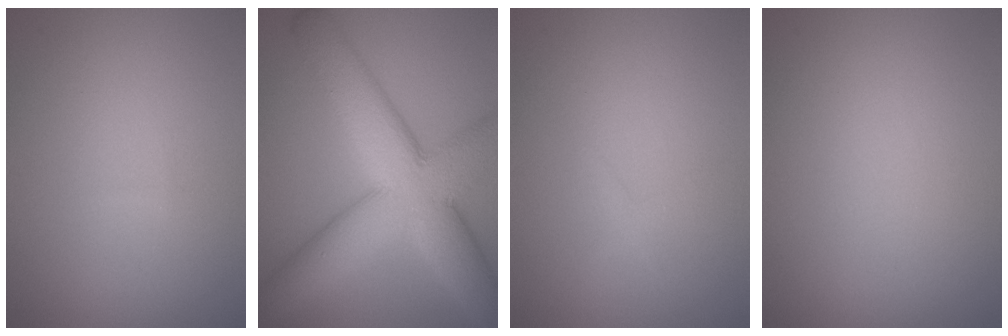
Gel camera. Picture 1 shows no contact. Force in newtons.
{"total": 11.2, "press": 11.2, "slide": 0.5}
{"total": 0.7, "press": 0.7, "slide": 0.0}
{"total": 0.0}